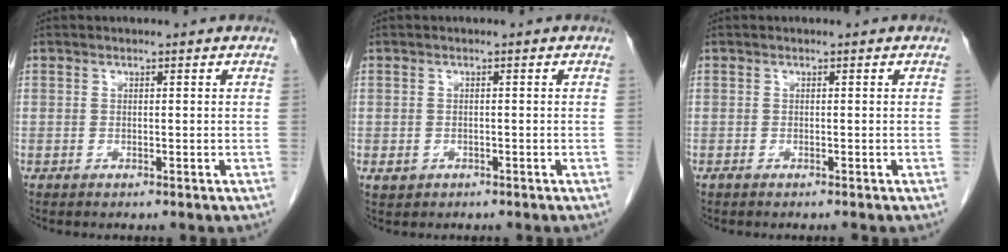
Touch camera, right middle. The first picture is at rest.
{"total": 1.6, "force": [-0.7, 1.3, 0.5], "torque": [-0.010, 0.003, -0.003]}
{"total": 0.6, "force": [-0.5, 0.0, 0.3], "torque": [-0.005, -0.001, -0.010]}